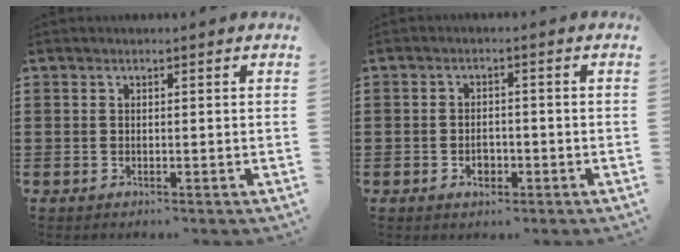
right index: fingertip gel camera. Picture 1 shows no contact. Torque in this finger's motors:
{"motor_torque": [2.14, 0.00, 0.02, 0.00]}